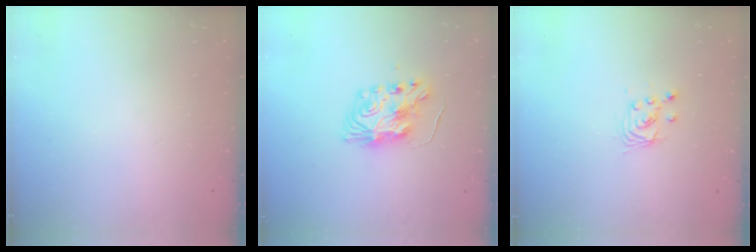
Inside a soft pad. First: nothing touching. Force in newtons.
{"total": 9.0, "press": 9.0, "slide": 0.9}
{"total": 2.9, "press": 2.9, "slide": 0.2}